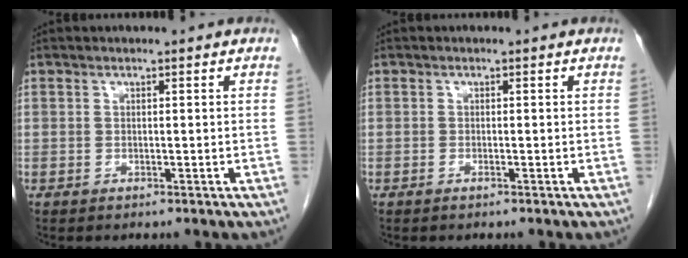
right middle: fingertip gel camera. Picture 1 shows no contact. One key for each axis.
{"total": 0.5, "fx": -0.4, "fy": 0.0, "fz": 0.4, "tx": -0.009, "ty": 0.000, "tz": -0.006}